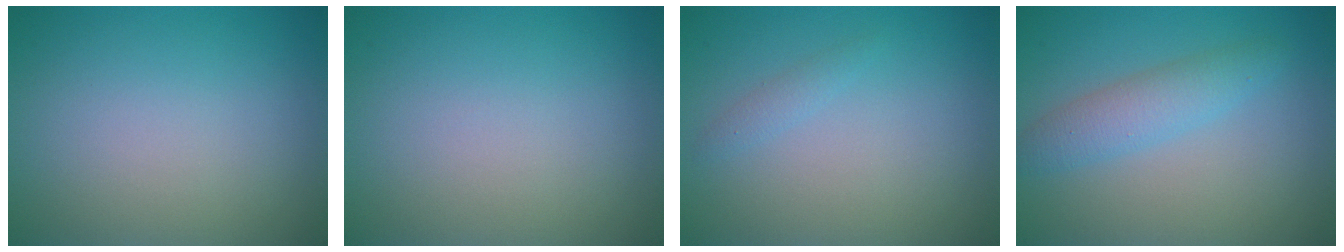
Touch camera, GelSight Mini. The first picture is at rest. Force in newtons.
{"total": 0.0}
{"total": 0.8, "press": 0.8, "slide": 0.1}
{"total": 2.9, "press": 2.9, "slide": 0.0}